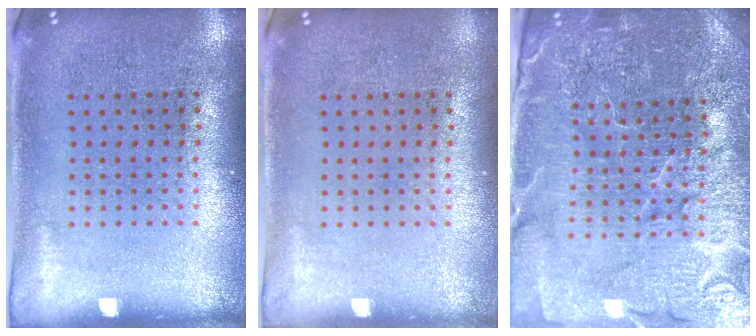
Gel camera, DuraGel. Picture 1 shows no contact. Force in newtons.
{"total": 0.0}
{"total": 5.2, "press": 4.8, "slide": 2.0}